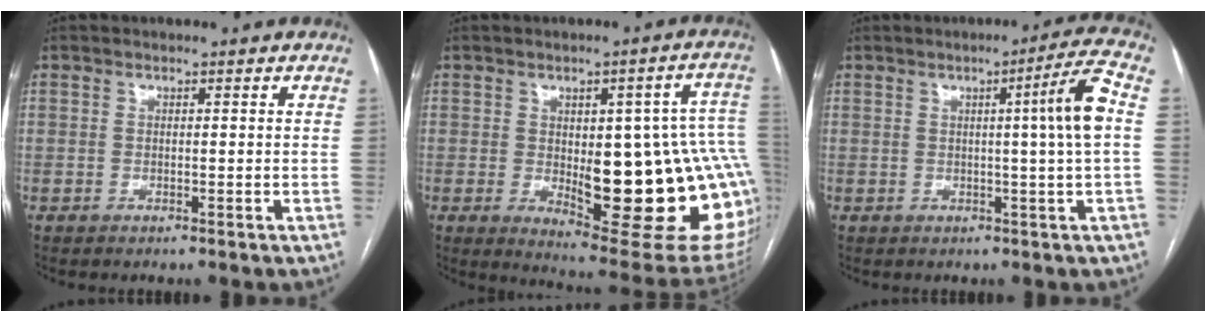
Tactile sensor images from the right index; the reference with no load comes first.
{"total": 23.6, "force": [-1.9, 6.1, 22.7], "torque": [-0.219, 0.006, -0.003]}
{"total": 7.3, "force": [0.7, -1.6, 7.1], "torque": [-0.103, 0.001, 0.014]}